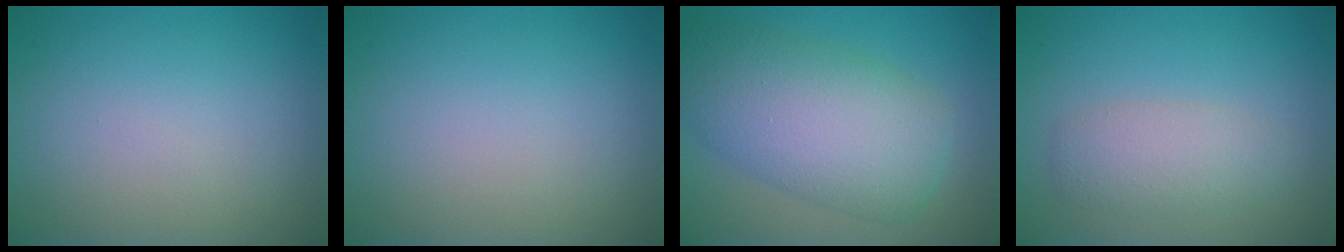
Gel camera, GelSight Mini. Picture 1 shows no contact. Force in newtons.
{"total": 0.0}
{"total": 8.8, "press": 8.7, "slide": 0.3}
{"total": 3.0, "press": 3.0, "slide": 0.2}